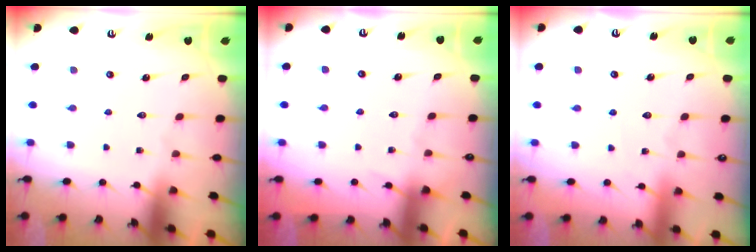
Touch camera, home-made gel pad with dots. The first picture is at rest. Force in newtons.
{"total": 1.9, "press": 1.9, "slide": 0.3}
{"total": 3.6, "press": 3.5, "slide": 0.4}